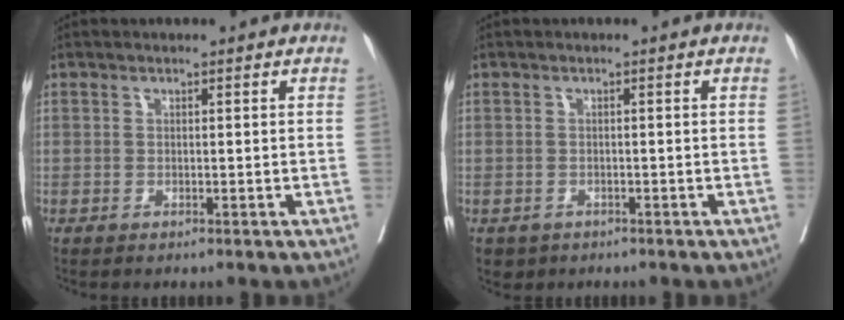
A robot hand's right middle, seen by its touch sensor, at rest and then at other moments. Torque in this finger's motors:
{"motor_torque": [0.33, -0.29, -0.04, -0.01]}